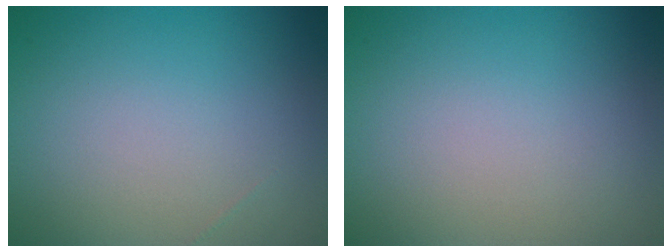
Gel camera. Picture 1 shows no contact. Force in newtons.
{"total": 0.0}